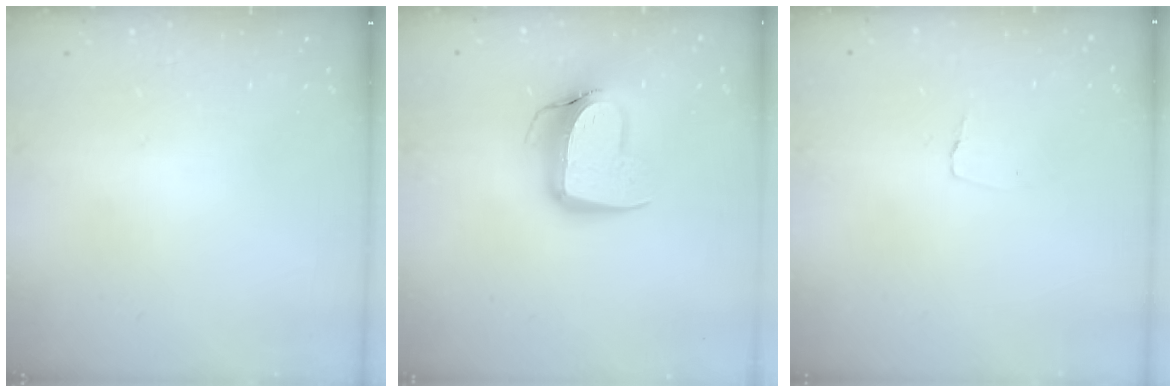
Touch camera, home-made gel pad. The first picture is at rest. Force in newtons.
{"total": 12.9, "press": 12.9, "slide": 1.2}
{"total": 2.6, "press": 2.6, "slide": 0.2}